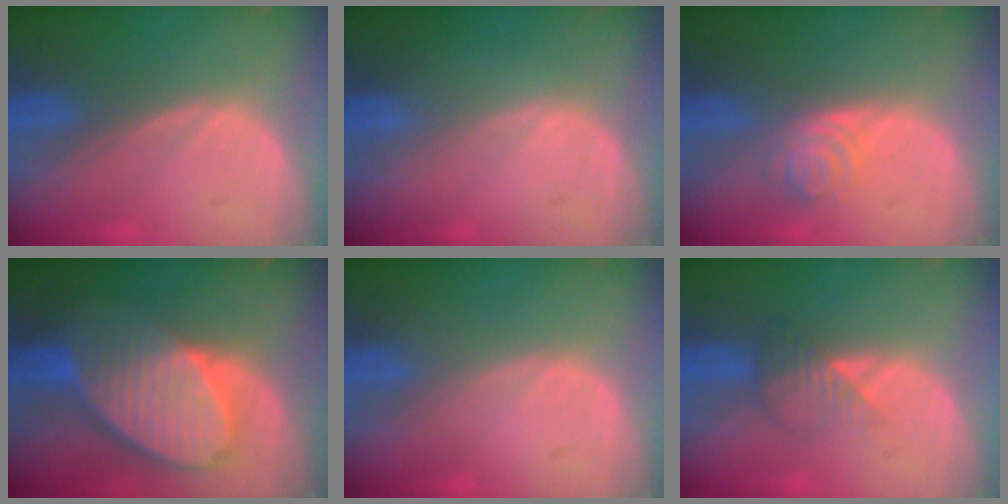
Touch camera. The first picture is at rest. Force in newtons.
{"total": 0.0}
{"total": 4.0, "press": 3.6, "slide": 1.7}
{"total": 10.4, "press": 9.1, "slide": 5.1}
{"total": 0.0}
{"total": 3.3, "press": 3.1, "slide": 1.0}